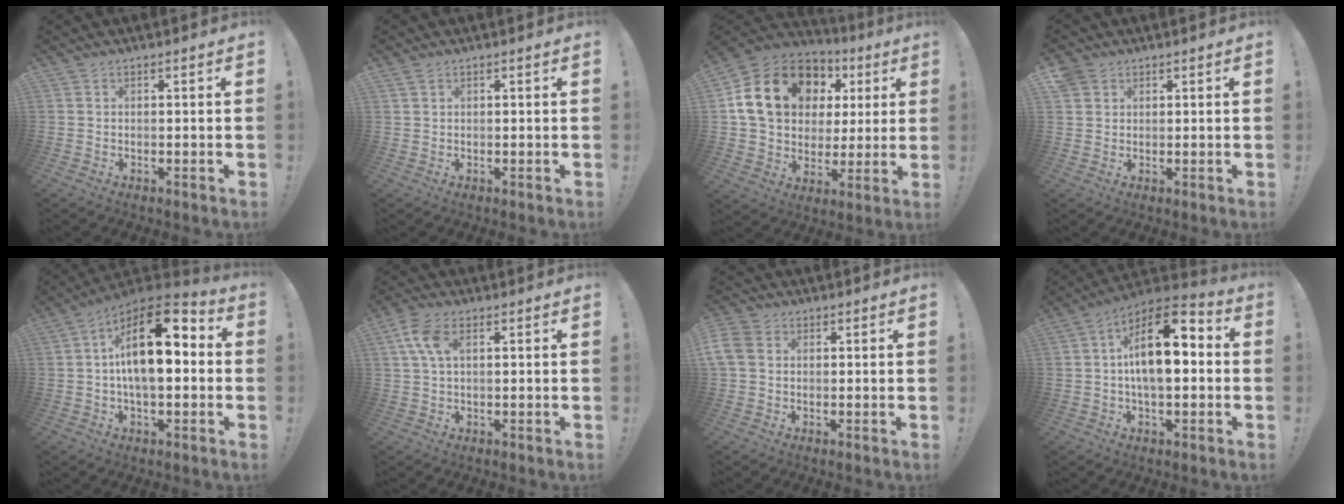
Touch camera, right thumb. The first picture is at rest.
{"total": 1.2, "force": [0.8, 0.6, 0.7], "torque": [-0.022, 0.003, 0.018]}
{"total": 20.6, "force": [7.6, 14.7, 12.4], "torque": [-0.214, -0.015, 0.157]}
{"total": 3.2, "force": [2.1, 2.3, 0.9], "torque": [-0.024, -0.004, 0.041]}
{"total": 17.9, "force": [2.1, 8.7, 15.6], "torque": [-0.253, -0.007, 0.028]}
{"total": 7.6, "force": [2.3, 4.2, 5.9], "torque": [-0.123, 0.005, 0.044]}
{"total": 6.6, "force": [1.3, 5.1, 4.1], "torque": [-0.100, 0.008, 0.029]}
{"total": 16.1, "force": [1.6, 8.0, 13.9], "torque": [-0.227, 0.002, 0.018]}